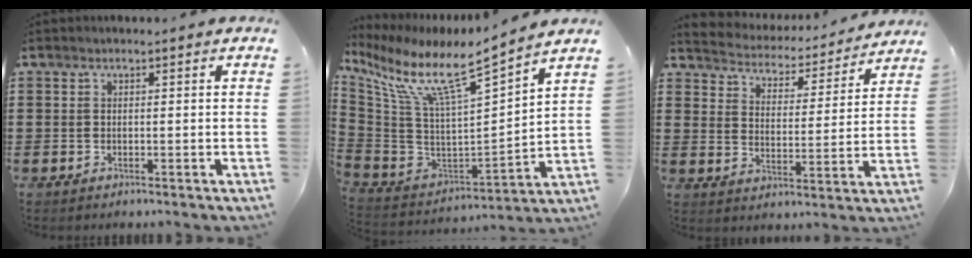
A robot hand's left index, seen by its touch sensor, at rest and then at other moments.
{"total": 9.0, "force": [6.5, 0.6, 6.3], "torque": [-0.150, -0.062, 0.102]}
{"total": 3.2, "force": [3.2, 0.2, -0.3], "torque": [-0.020, -0.034, 0.047]}